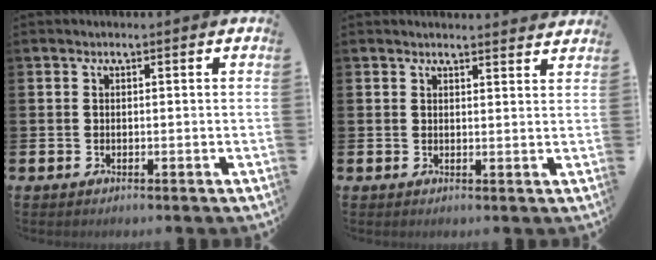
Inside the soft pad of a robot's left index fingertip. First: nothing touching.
{"total": 2.2, "force": [2.2, 0.0, -0.1], "torque": [0.011, -0.019, 0.037]}